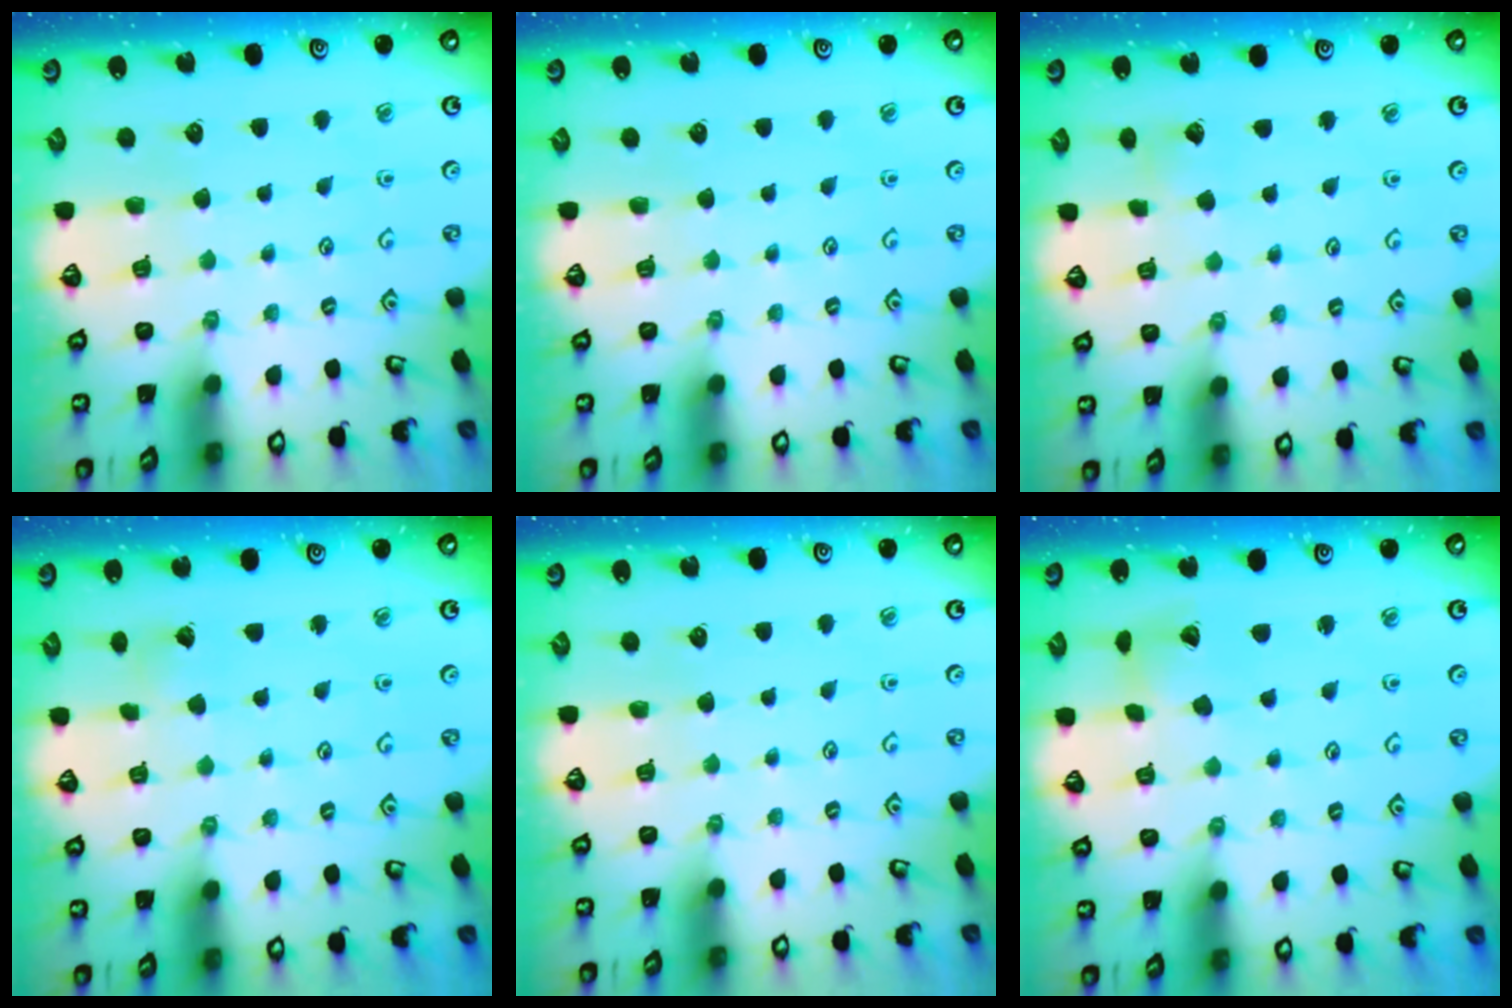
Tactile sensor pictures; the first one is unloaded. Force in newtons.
{"total": 0.0}
{"total": 2.7, "press": 2.7, "slide": 0.2}
{"total": 2.8, "press": 2.8, "slide": 0.2}
{"total": 0.0}
{"total": 5.4, "press": 5.3, "slide": 0.6}